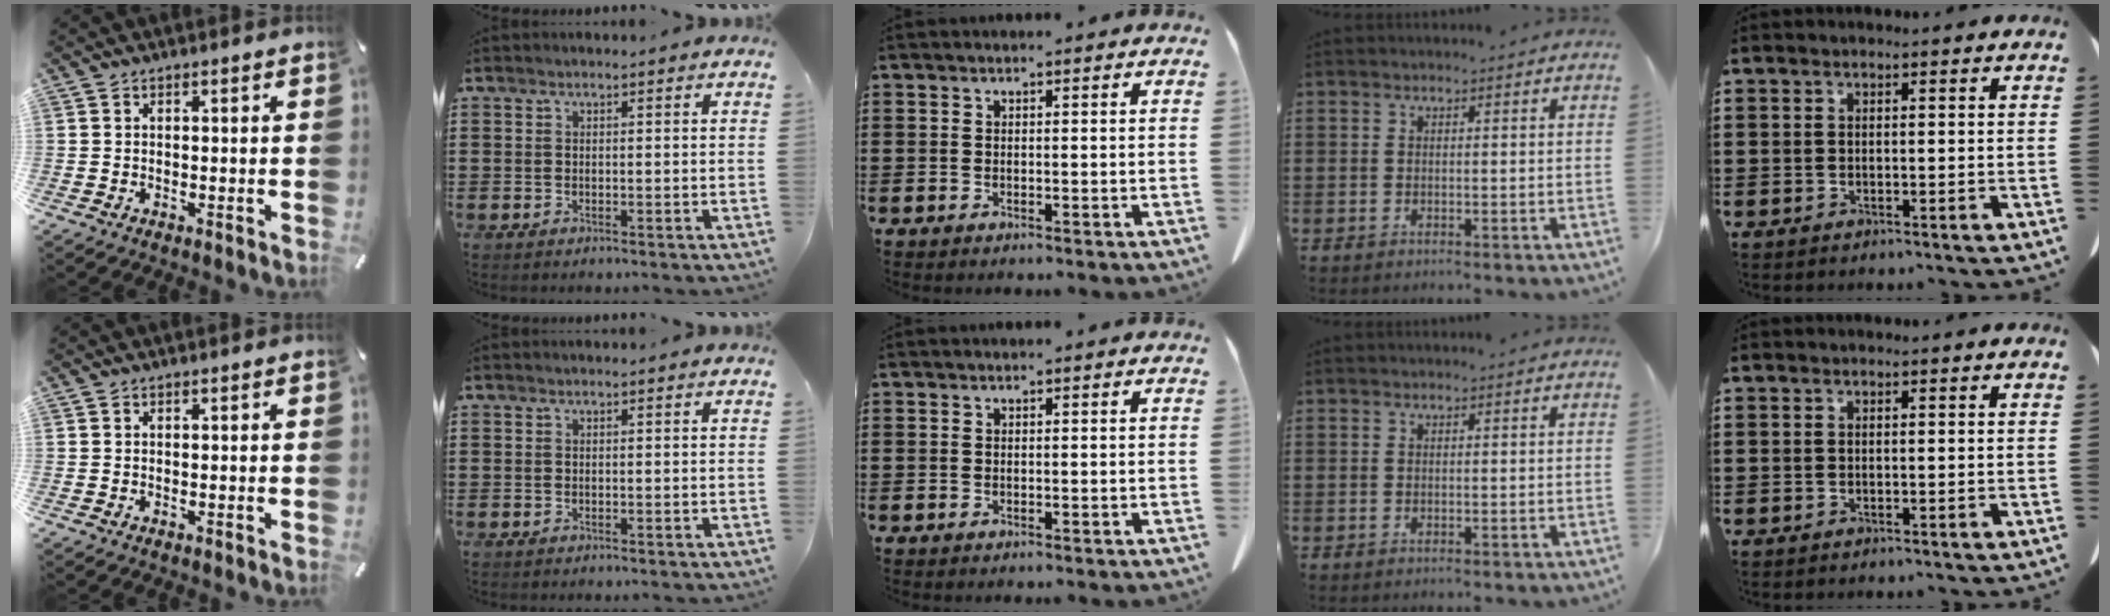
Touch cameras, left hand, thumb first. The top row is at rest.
{}